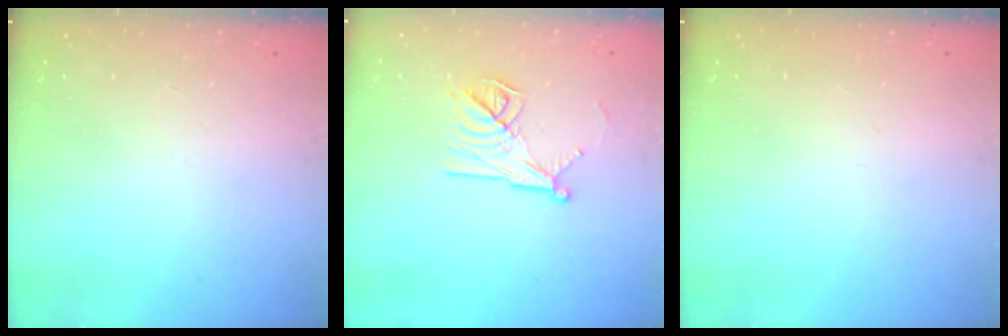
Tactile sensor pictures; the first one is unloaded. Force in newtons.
{"total": 12.0, "press": 12.0, "slide": 0.1}
{"total": 0.0}